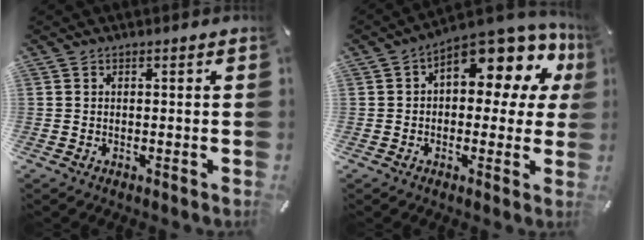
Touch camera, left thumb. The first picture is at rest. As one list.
[{"total": 12.8, "force": [6.8, 6.0, 9.0], "torque": [-0.118, -0.063, 0.111]}]